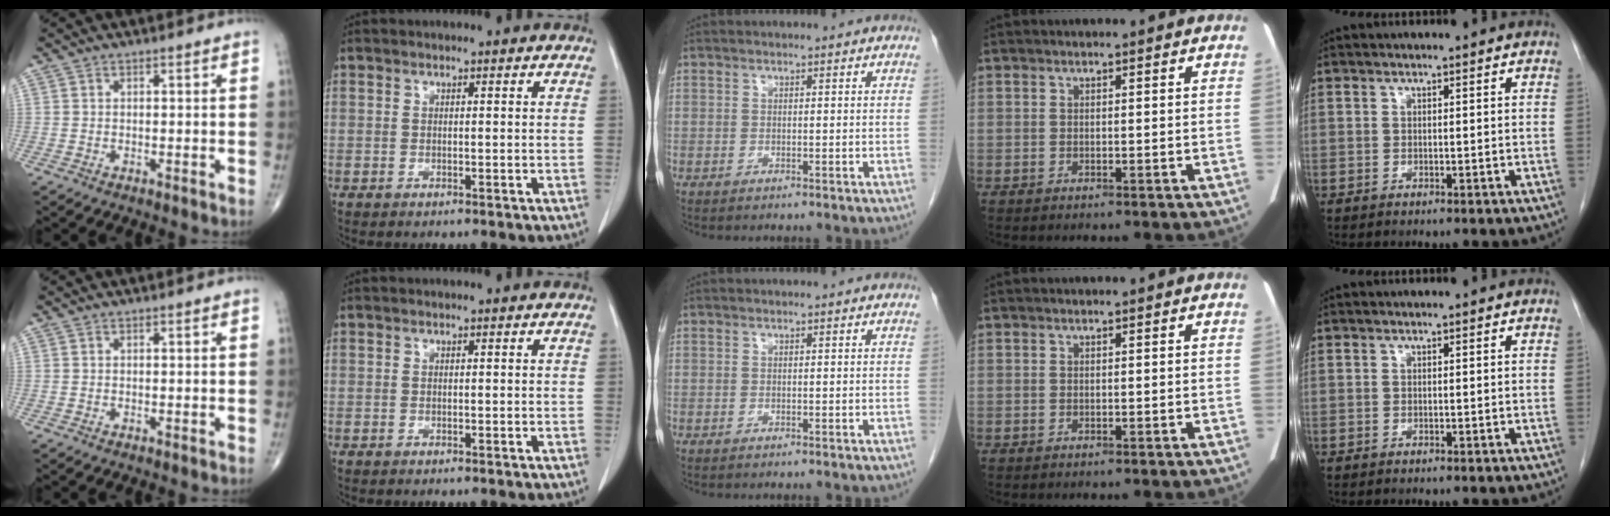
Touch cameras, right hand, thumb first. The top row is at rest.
{}